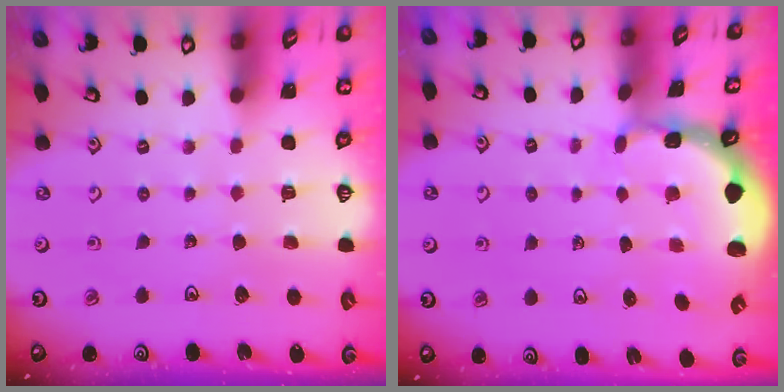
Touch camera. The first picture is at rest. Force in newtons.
{"total": 1.0, "press": 1.0, "slide": 0.2}